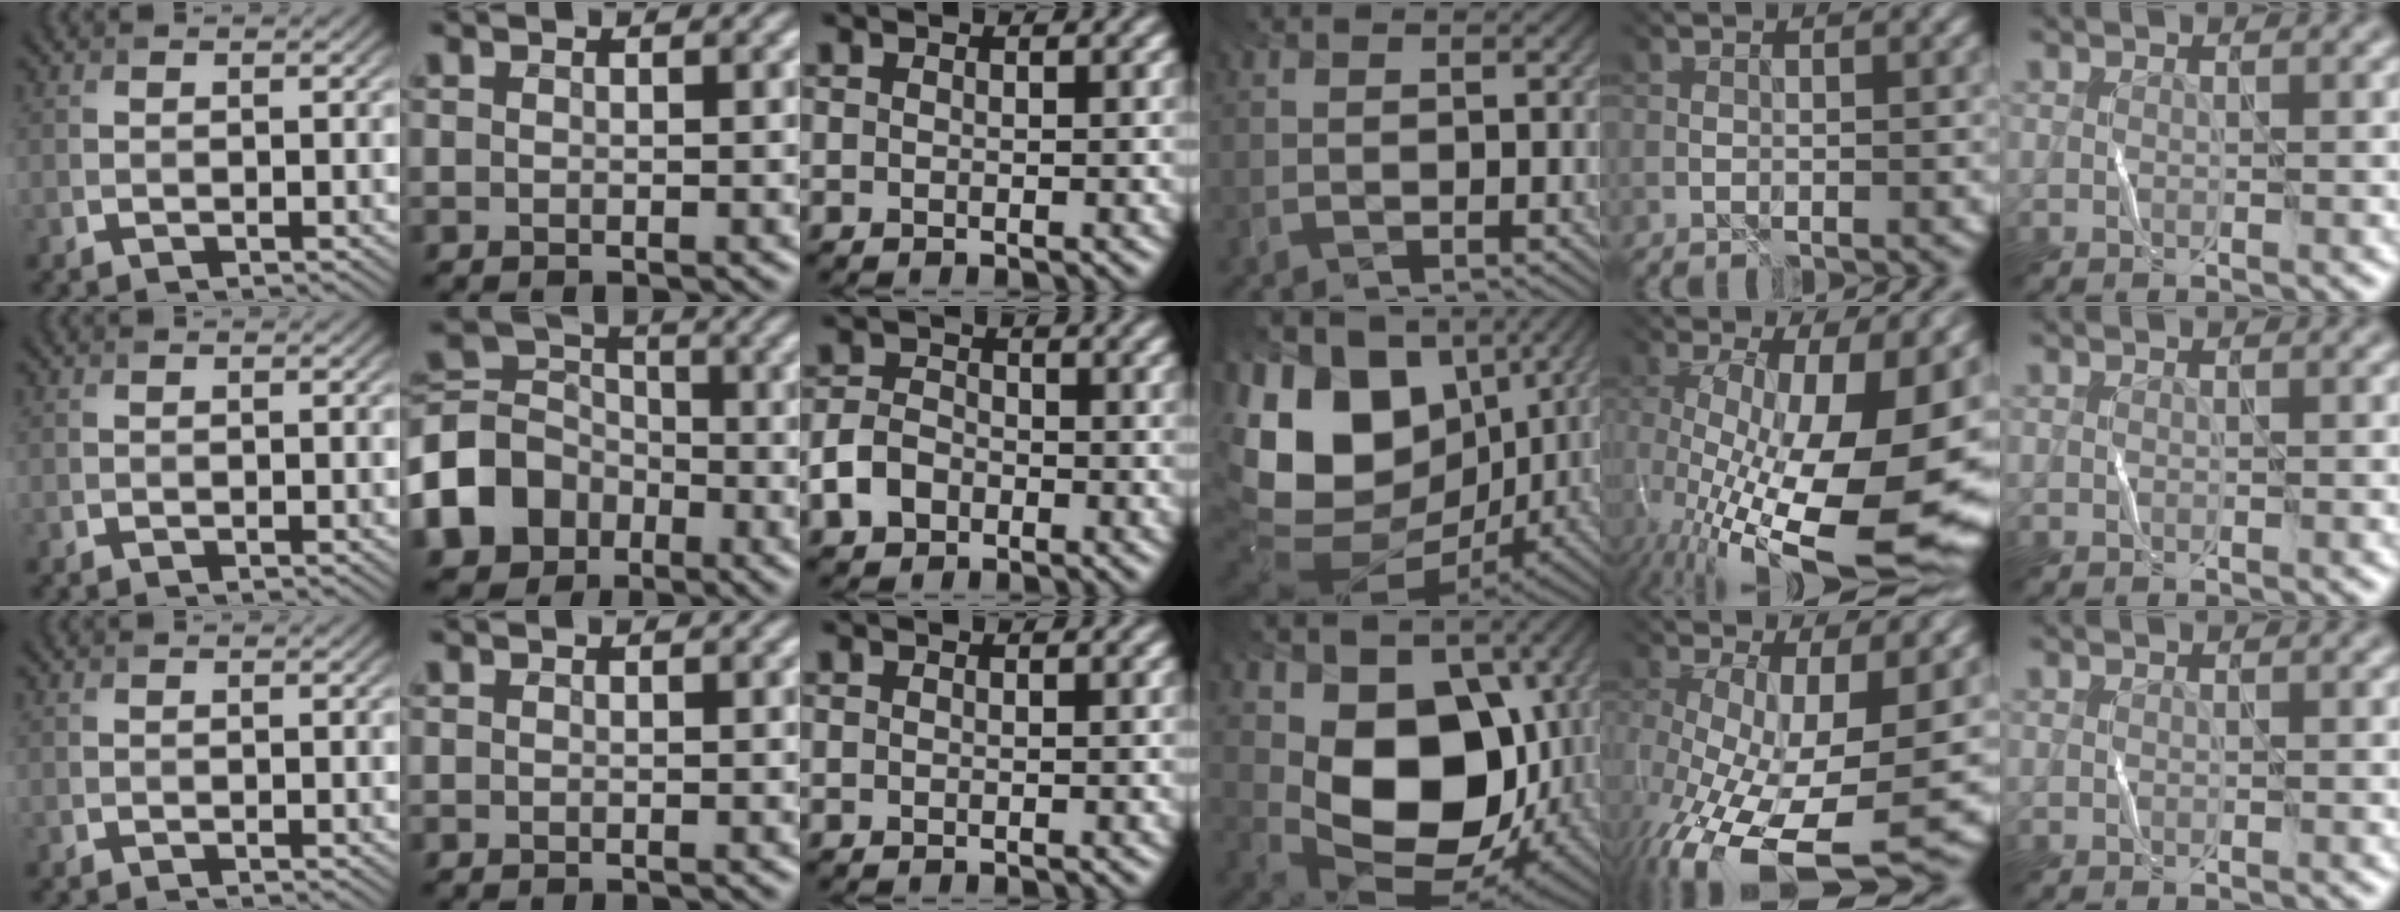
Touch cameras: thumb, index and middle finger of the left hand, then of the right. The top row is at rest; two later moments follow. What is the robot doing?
{"motion": "fold", "object": "bandana"}